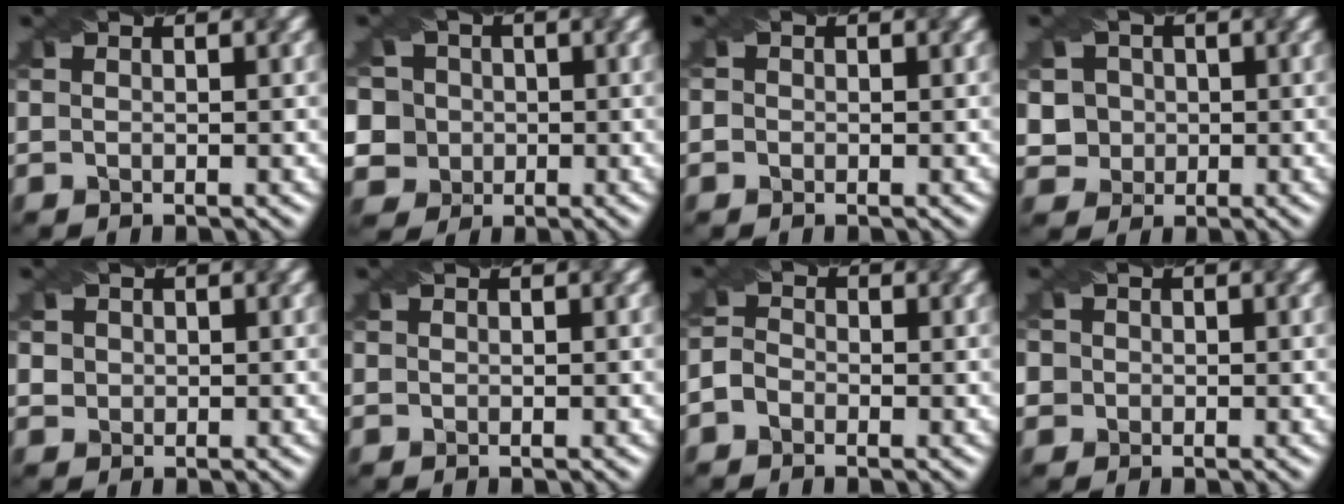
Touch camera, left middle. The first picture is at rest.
{"total": 7.8, "force": [0.8, 7.1, 3.1], "torque": [-0.062, 0.027, -0.016]}
{"total": 1.1, "force": [0.1, 1.0, 0.4], "torque": [0.007, 0.017, -0.014]}
{"total": 4.0, "force": [0.9, 3.7, 1.2], "torque": [-0.011, 0.012, 0.011]}
{"total": 2.8, "force": [1.2, 2.3, 1.1], "torque": [-0.024, 0.015, 0.015]}
{"total": 0.6, "force": [0.4, 0.5, 0.2], "torque": [-0.001, 0.010, 0.001]}
{"total": 1.8, "force": [-1.4, 1.1, 0.6], "torque": [-0.008, 0.003, -0.023]}
{"total": 4.3, "force": [0.8, 4.0, 1.4], "torque": [-0.033, 0.032, -0.009]}